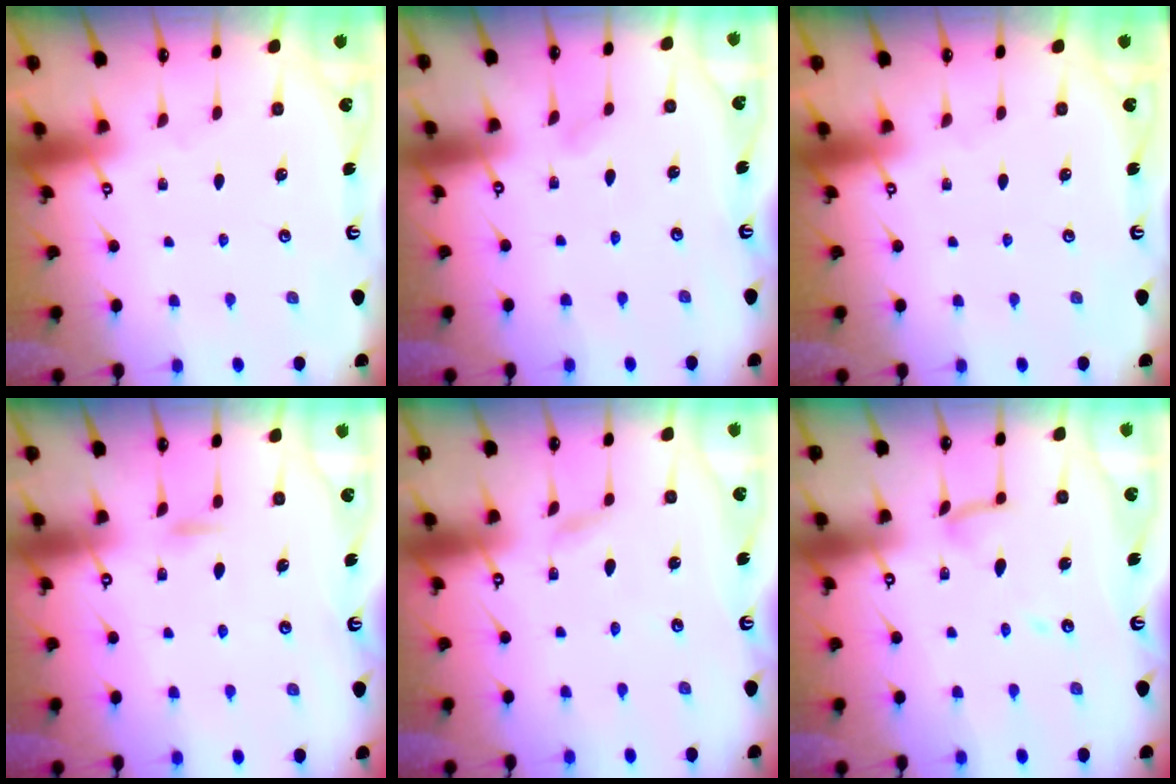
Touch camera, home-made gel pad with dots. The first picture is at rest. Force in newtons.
{"total": 2.8, "press": 2.8, "slide": 0.3}
{"total": 0.0}
{"total": 6.4, "press": 6.4, "slide": 0.6}
{"total": 2.2, "press": 2.2, "slide": 0.2}
{"total": 9.7, "press": 9.6, "slide": 0.8}